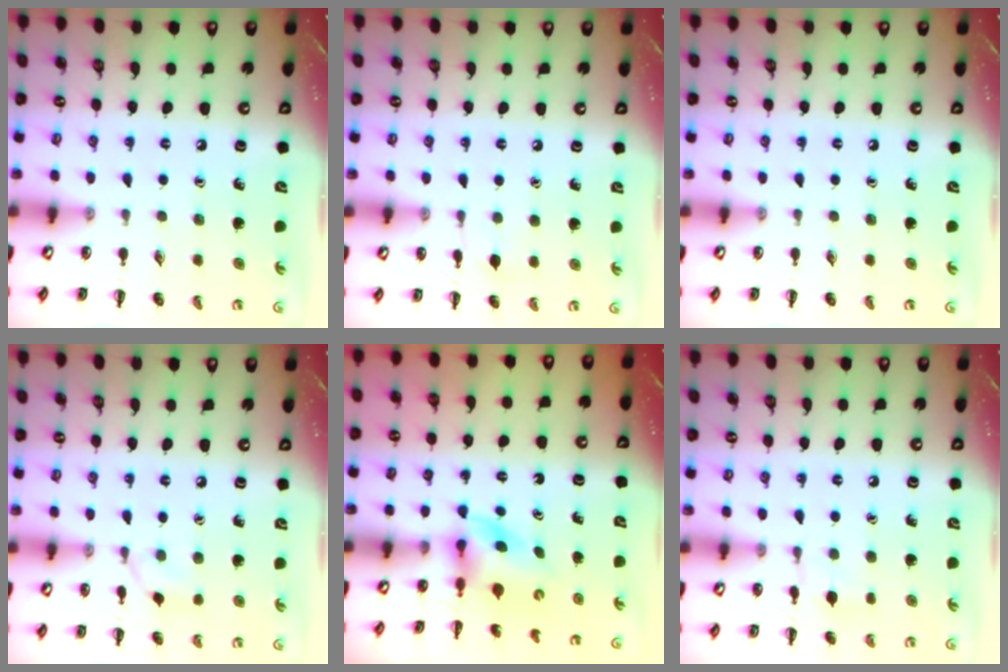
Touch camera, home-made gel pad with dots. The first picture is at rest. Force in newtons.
{"total": 5.2, "press": 4.9, "slide": 1.8}
{"total": 0.0}
{"total": 6.0, "press": 5.8, "slide": 1.5}
{"total": 3.2, "press": 3.0, "slide": 1.1}
{"total": 6.3, "press": 6.0, "slide": 2.1}